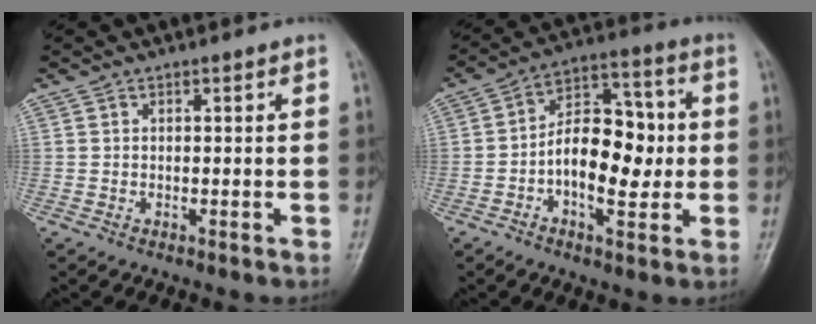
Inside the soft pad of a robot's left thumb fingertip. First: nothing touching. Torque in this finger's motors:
{"motor_torque": [0.37, 0.78, 0.75, 0.61, 0.10]}